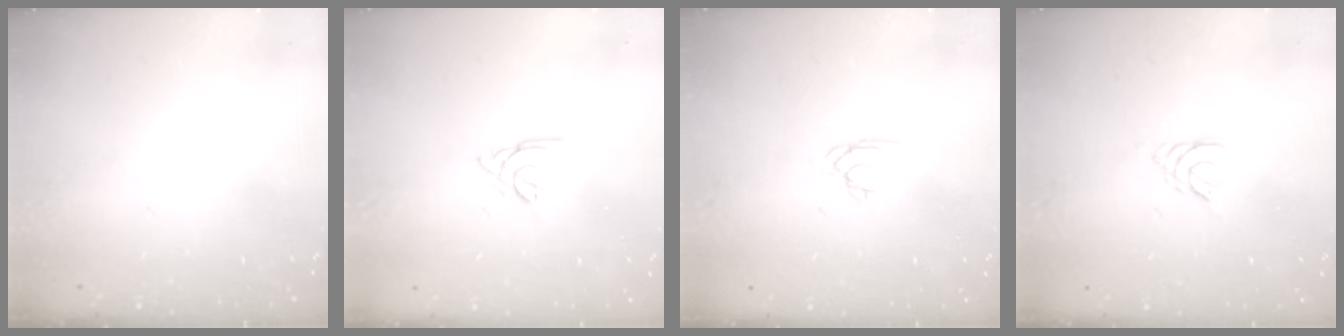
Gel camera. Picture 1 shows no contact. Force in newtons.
{"total": 2.5, "press": 2.5, "slide": 0.7}
{"total": 1.9, "press": 1.9, "slide": 0.2}
{"total": 2.6, "press": 2.5, "slide": 0.5}